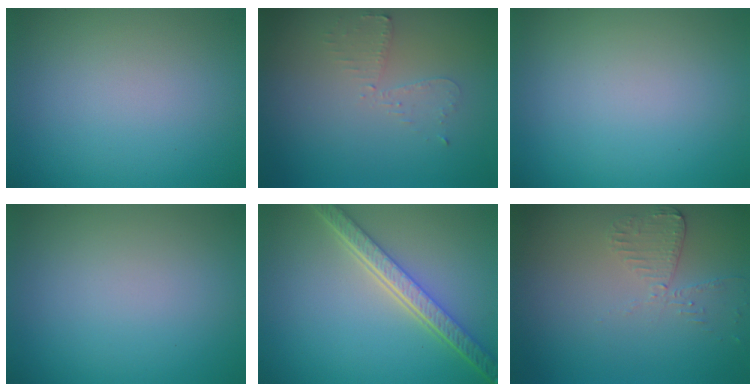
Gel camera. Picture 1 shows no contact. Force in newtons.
{"total": 1.9, "press": 1.9, "slide": 0.4}
{"total": 0.0}
{"total": 0.0}
{"total": 5.4, "press": 4.1, "slide": 3.4}
{"total": 1.9, "press": 1.9, "slide": 0.4}